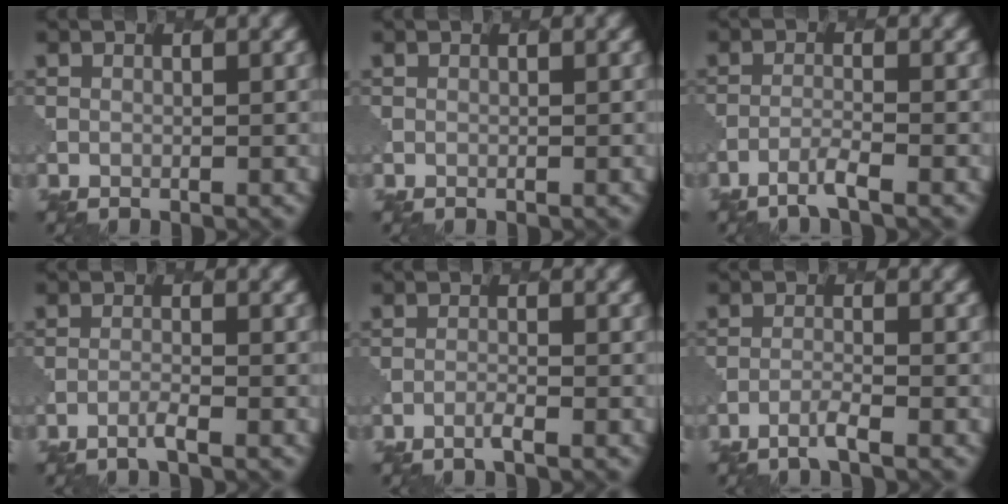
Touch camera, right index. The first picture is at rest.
{"total": 0.0}
{"total": 1.8, "force": [-1.3, 0.1, 1.2], "torque": [-0.022, 0.000, -0.036]}
{"total": 1.0, "force": [-0.7, 0.0, 0.7], "torque": [-0.008, 0.003, -0.024]}
{"total": 0.8, "force": [-0.6, 0.0, 0.6], "torque": [-0.005, 0.003, -0.019]}
{"total": 1.4, "force": [-1.0, 0.0, 1.0], "torque": [-0.015, 0.002, -0.030]}